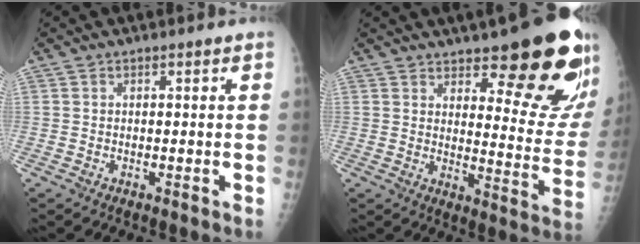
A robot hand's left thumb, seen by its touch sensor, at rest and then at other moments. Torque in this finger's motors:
{"motor_torque": [0.42, 0.55, -0.11, -0.28, 0.15]}